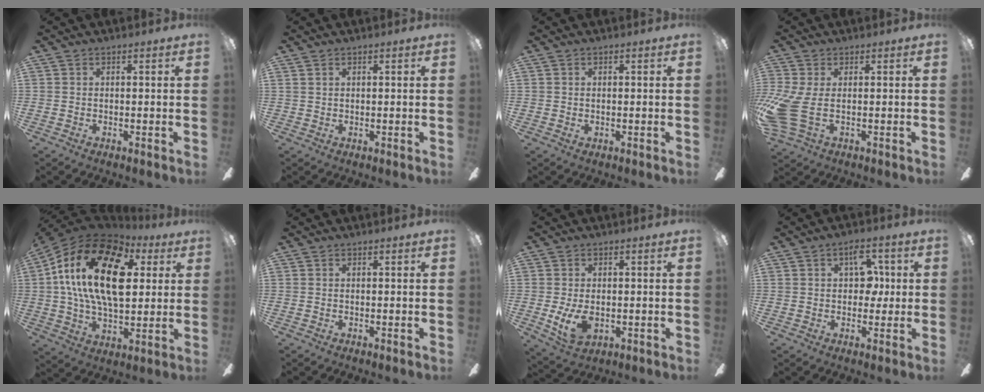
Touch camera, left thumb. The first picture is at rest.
{"total": 0.9, "force": [0.8, 0.5, 0.0], "torque": [-0.002, 0.001, 0.015]}
{"total": 0.6, "force": [0.1, 0.5, 0.3], "torque": [-0.006, 0.003, 0.002]}
{"total": 10.2, "force": [-1.0, 5.1, 8.7], "torque": [-0.198, -0.018, -0.015]}
{"total": 23.6, "force": [6.7, 13.3, 18.3], "torque": [-0.353, 0.000, 0.109]}
{"total": 0.0}
{"total": 7.7, "force": [-1.1, 5.0, 5.8], "torque": [-0.125, -0.006, -0.019]}
{"total": 8.5, "force": [2.4, 5.4, 6.1], "torque": [-0.075, -0.001, 0.035]}